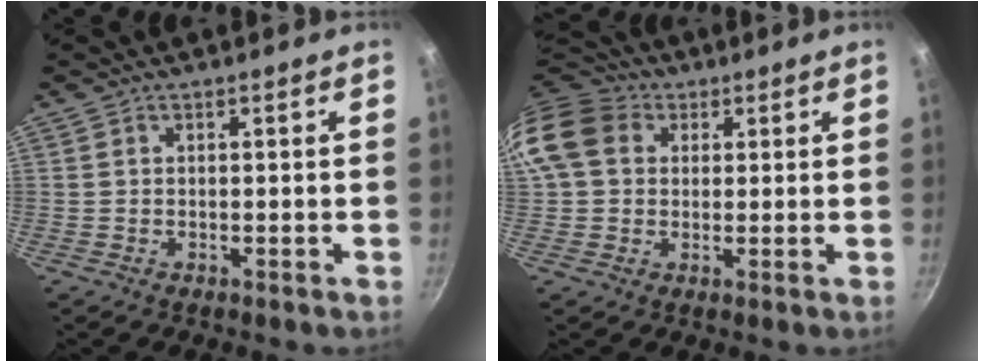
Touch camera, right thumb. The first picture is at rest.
{"total": 12.6, "force": [3.4, 10.3, 6.4], "torque": [-0.114, 0.022, 0.049]}